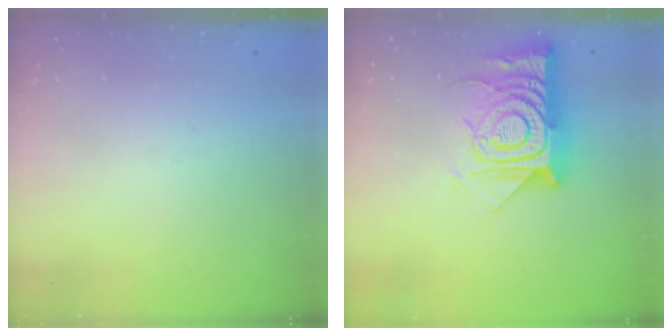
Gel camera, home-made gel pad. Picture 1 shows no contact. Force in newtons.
{"total": 16.9, "press": 16.9, "slide": 1.2}